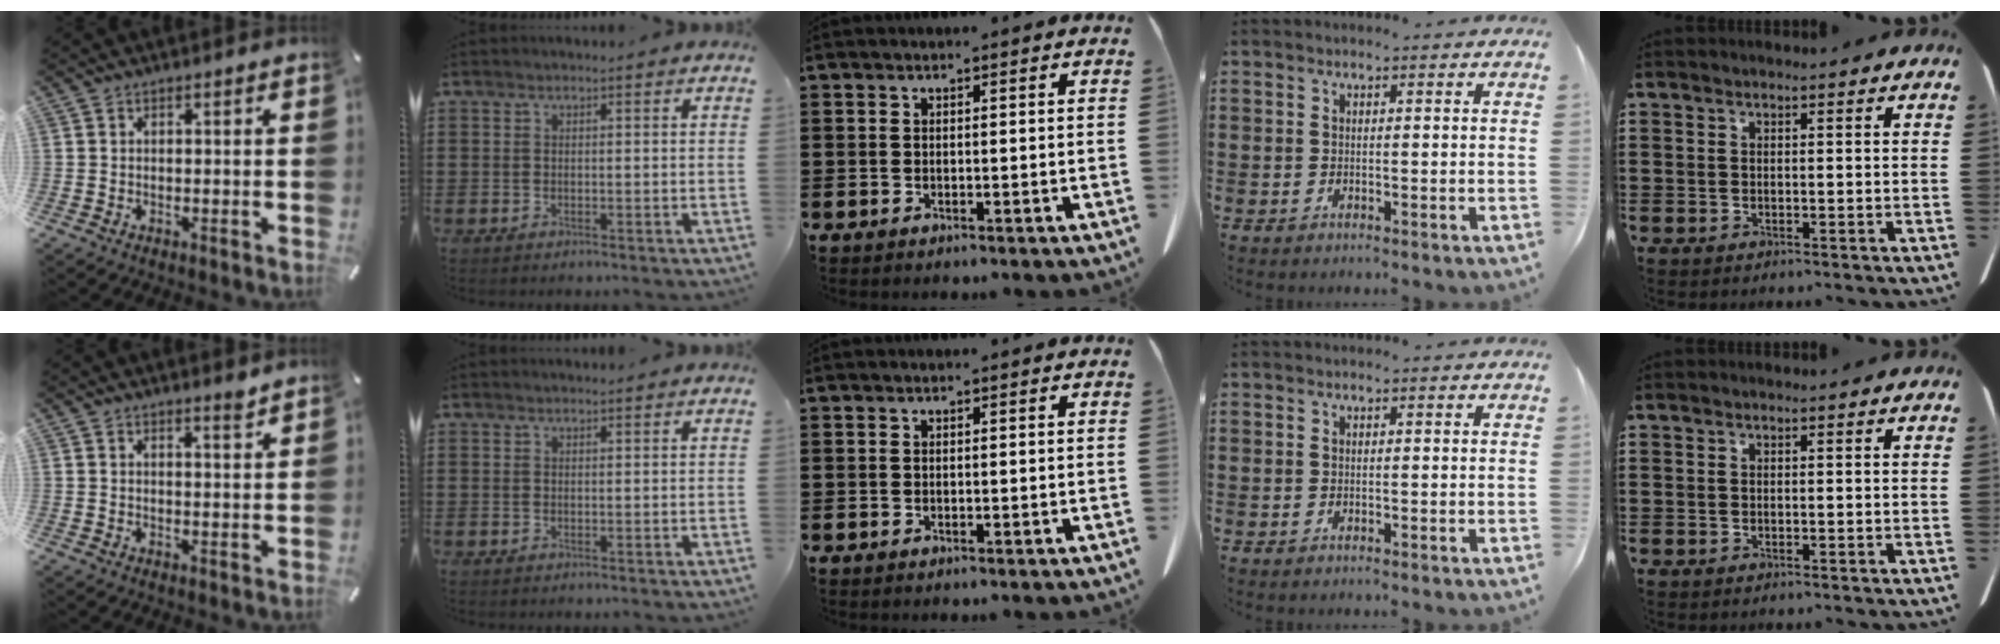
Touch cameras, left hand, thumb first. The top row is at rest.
{"thumb": {"total": 2.2, "force": [2.1, 0.2, 0.5], "torque": [0.003, -0.018, 0.035]}}